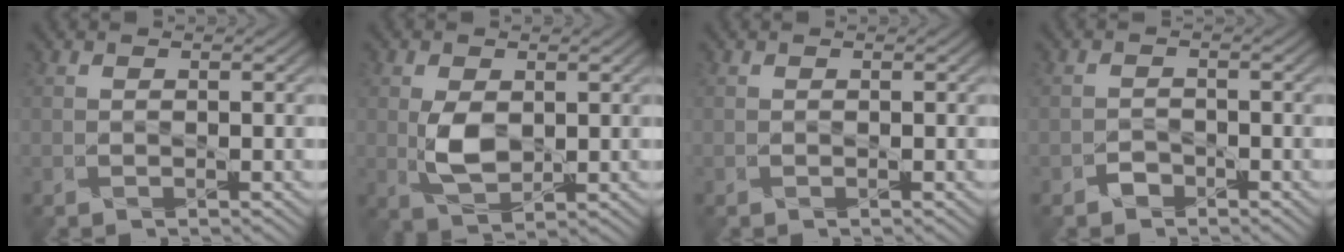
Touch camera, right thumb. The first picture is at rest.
{"total": 3.9, "force": [0.3, 2.3, 3.2], "torque": [-0.071, -0.004, 0.008]}
{"total": 0.0}
{"total": 1.4, "force": [-1.3, 0.6, -0.1], "torque": [0.005, 0.002, -0.030]}